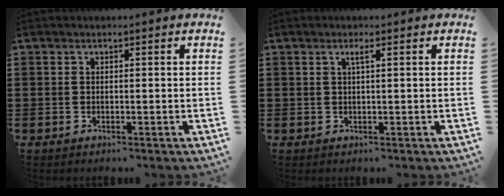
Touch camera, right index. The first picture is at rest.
{"total": 1.2, "force": [0.5, 0.1, 1.2], "torque": [-0.022, 0.001, 0.007]}